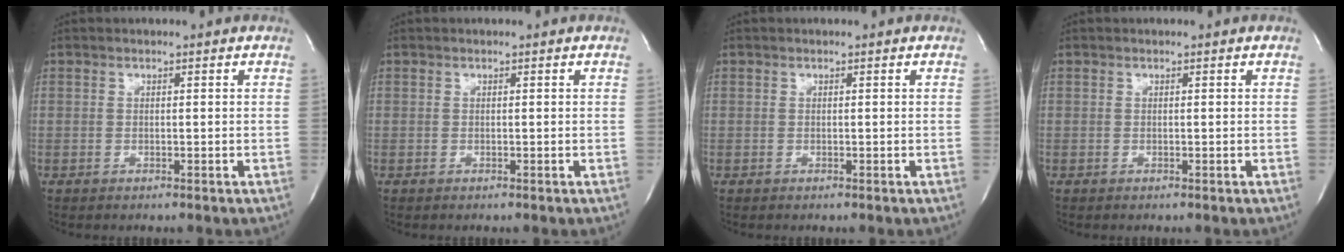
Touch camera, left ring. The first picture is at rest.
{"total": 0.0}
{"total": 0.0}
{"total": 0.0}